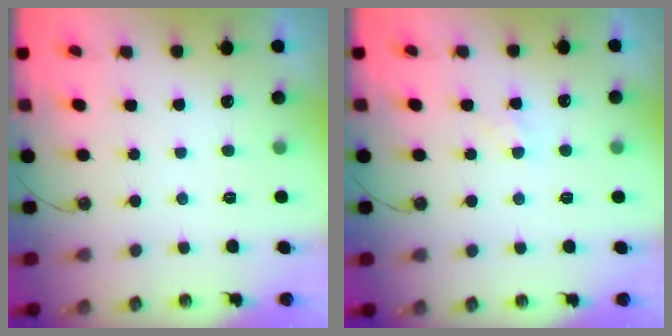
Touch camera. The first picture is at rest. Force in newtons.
{"total": 5.3, "press": 5.3, "slide": 0.5}